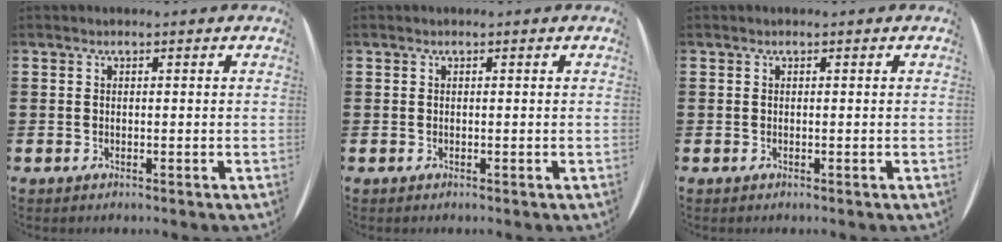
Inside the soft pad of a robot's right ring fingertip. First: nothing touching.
{"total": 0.0}
{"total": 0.0}